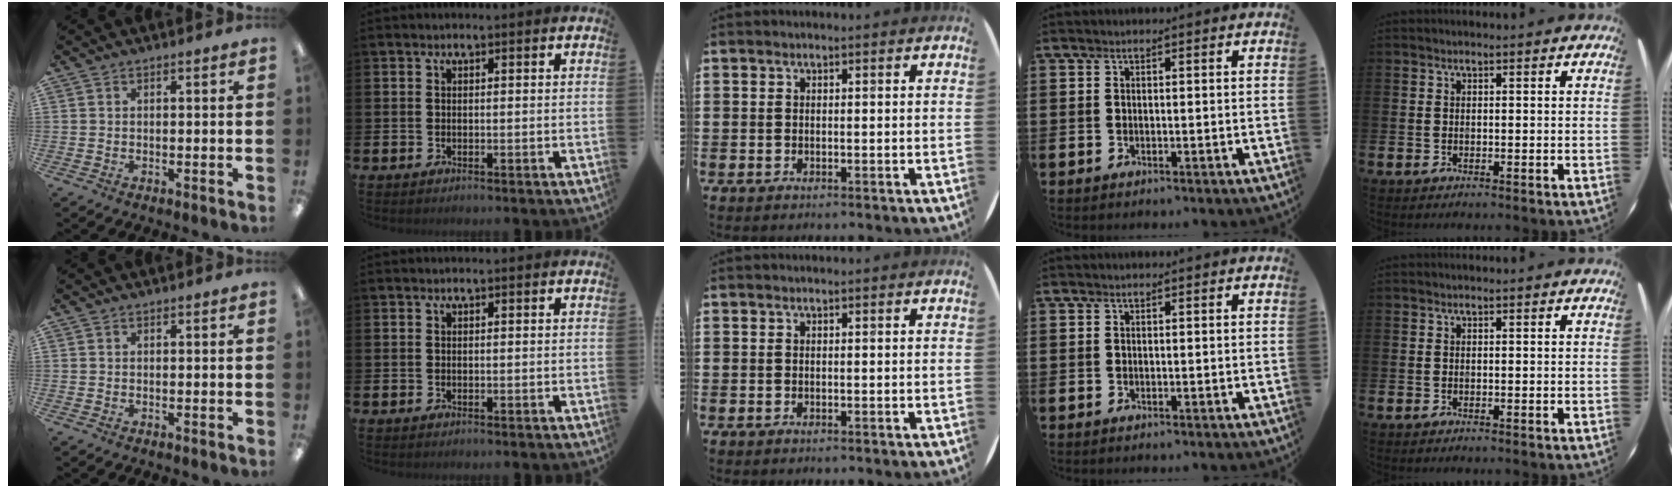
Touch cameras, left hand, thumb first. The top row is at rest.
{}